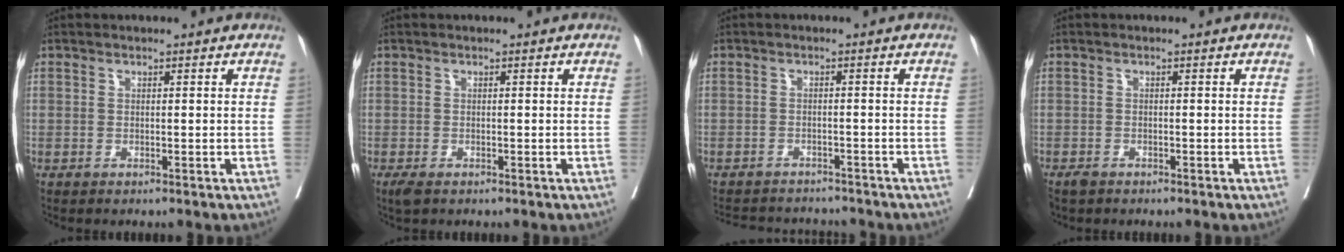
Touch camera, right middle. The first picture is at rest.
{"total": 2.0, "force": [-1.4, 0.8, 1.2], "torque": [-0.027, -0.007, -0.022]}
{"total": 8.9, "force": [-8.5, 1.9, 1.6], "torque": [-0.029, 0.008, -0.112]}
{"total": 1.0, "force": [-0.8, 0.5, 0.3], "torque": [-0.009, 0.000, -0.014]}